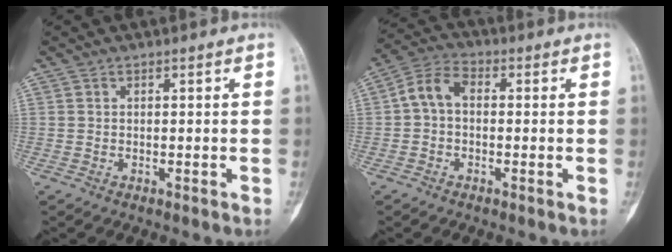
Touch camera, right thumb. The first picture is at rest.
{"total": 6.2, "force": [0.0, 4.2, 4.5], "torque": [-0.081, 0.020, -0.011]}